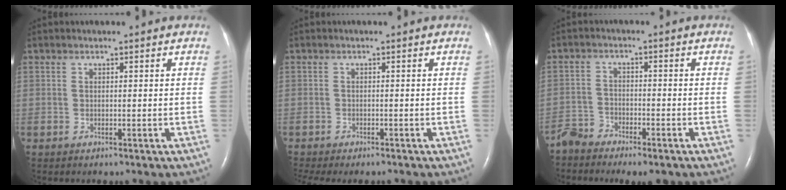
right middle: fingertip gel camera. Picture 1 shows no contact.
{"total": 6.9, "force": [-5.9, 1.9, 3.0], "torque": [-0.044, 0.000, -0.084]}
{"total": 5.4, "force": [-4.7, 1.8, 2.0], "torque": [-0.036, -0.002, -0.082]}